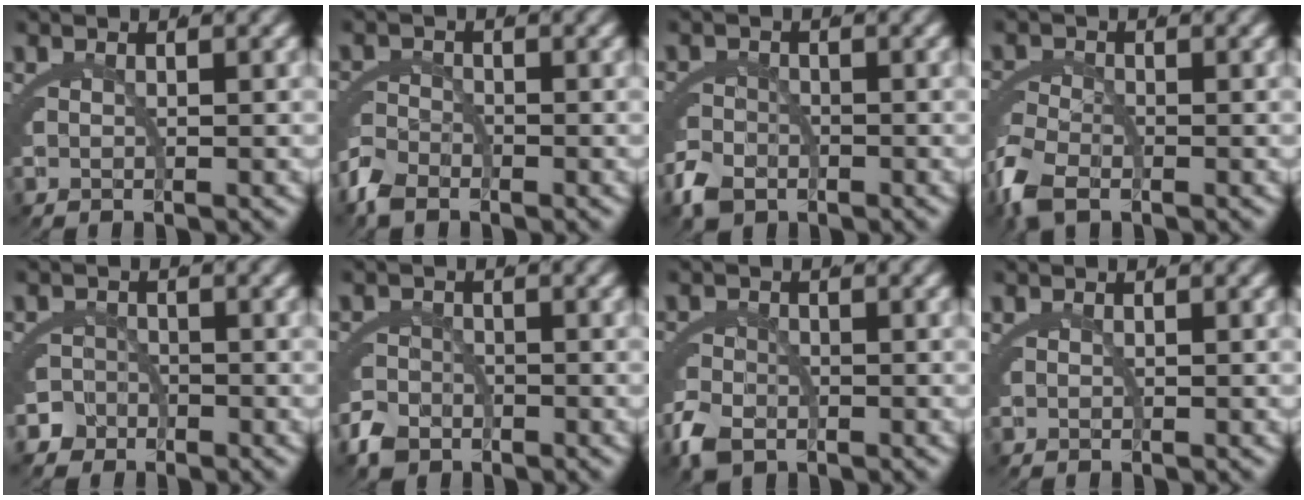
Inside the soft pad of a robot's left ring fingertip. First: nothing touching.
{"total": 1.9, "force": [-1.7, 0.5, 0.6], "torque": [-0.011, -0.008, -0.028]}
{"total": 2.6, "force": [-2.1, 1.3, 0.9], "torque": [-0.012, -0.016, -0.031]}
{"total": 2.9, "force": [-1.6, 1.4, 2.0], "torque": [-0.052, -0.013, -0.022]}
{"total": 3.3, "force": [-2.3, 2.3, 0.2], "torque": [-0.003, -0.011, -0.042]}
{"total": 2.5, "force": [-2.1, 1.3, 0.5], "torque": [-0.001, -0.012, -0.034]}
{"total": 2.7, "force": [-1.8, 1.4, 1.4], "torque": [-0.030, -0.018, -0.023]}
{"total": 0.0}